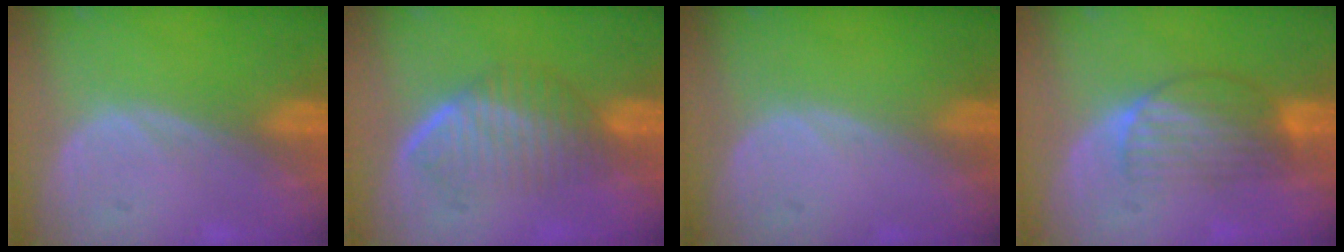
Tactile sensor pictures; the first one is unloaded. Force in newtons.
{"total": 7.1, "press": 6.1, "slide": 3.6}
{"total": 0.0}
{"total": 6.5, "press": 5.7, "slide": 3.2}